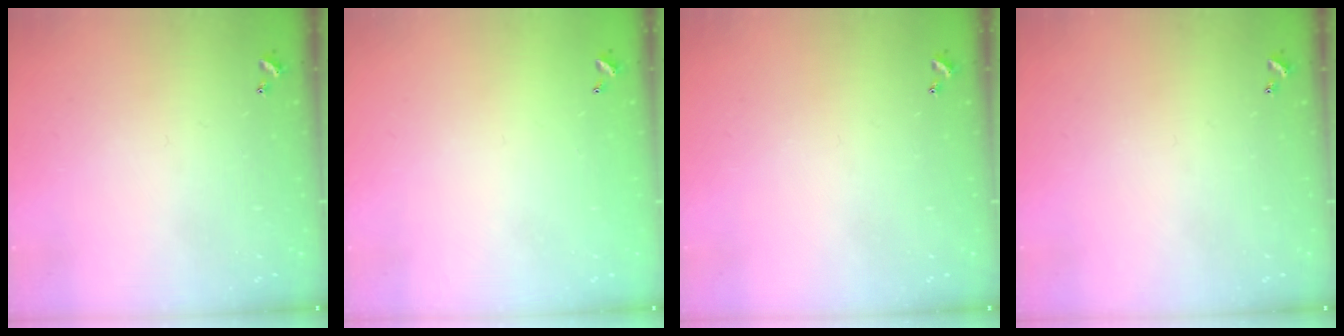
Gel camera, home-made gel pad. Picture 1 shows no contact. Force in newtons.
{"total": 2.9, "press": 2.9, "slide": 0.1}
{"total": 0.0}
{"total": 0.0}